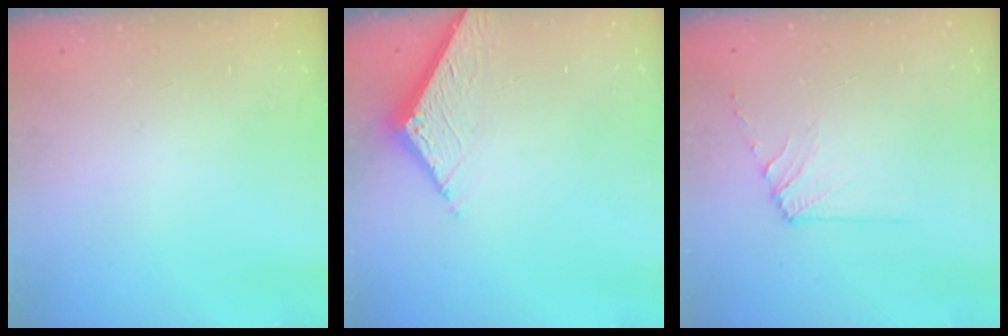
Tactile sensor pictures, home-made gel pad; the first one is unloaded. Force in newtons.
{"total": 6.7, "press": 6.7, "slide": 0.2}
{"total": 6.8, "press": 6.7, "slide": 0.8}